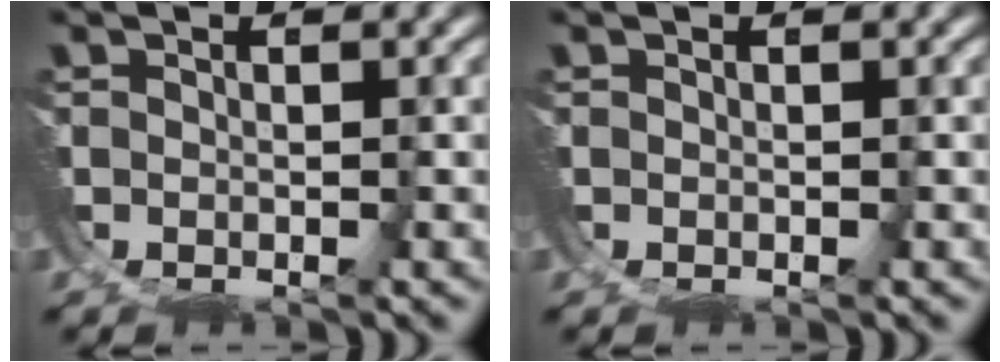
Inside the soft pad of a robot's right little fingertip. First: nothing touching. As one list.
[{"total": 0.0}]